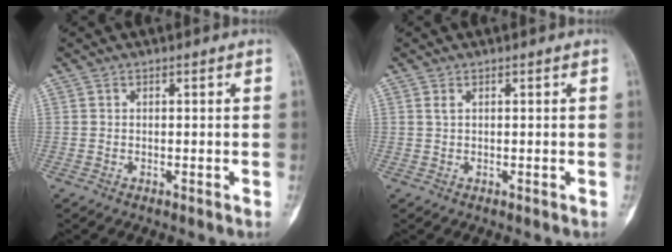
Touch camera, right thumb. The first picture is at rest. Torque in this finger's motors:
{"motor_torque": [-0.16, 0.15, 0.19, -0.01, 0.01]}